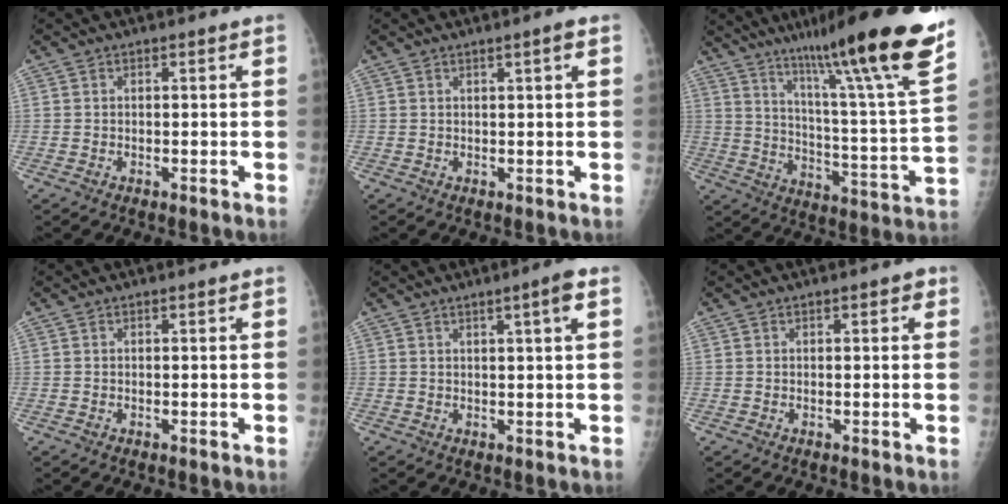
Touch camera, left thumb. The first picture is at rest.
{"total": 1.8, "force": [0.9, -0.1, 1.6], "torque": [-0.025, -0.003, 0.015]}
{"total": 27.2, "force": [18.4, 1.3, 19.9], "torque": [-0.291, -0.079, 0.278]}
{"total": 0.0}
{"total": 3.5, "force": [1.5, -0.3, 3.2], "torque": [-0.049, -0.004, 0.025]}
{"total": 1.7, "force": [0.7, 0.7, 1.4], "torque": [-0.013, 0.002, 0.007]}